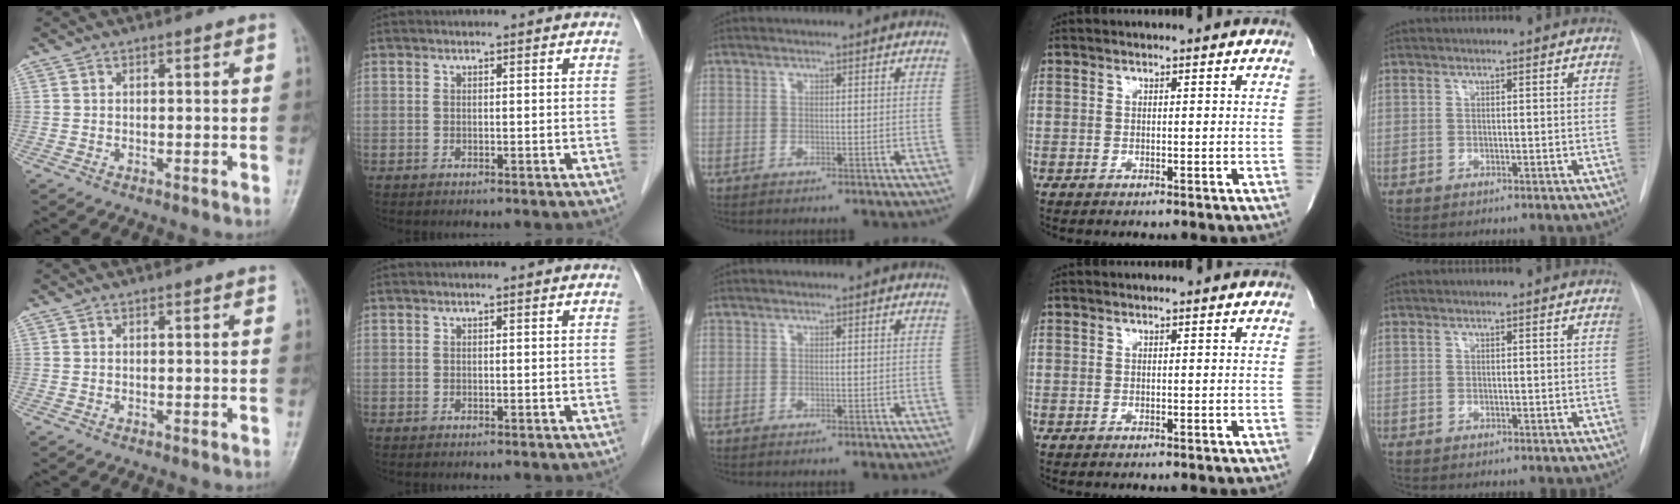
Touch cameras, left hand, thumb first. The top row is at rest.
{}